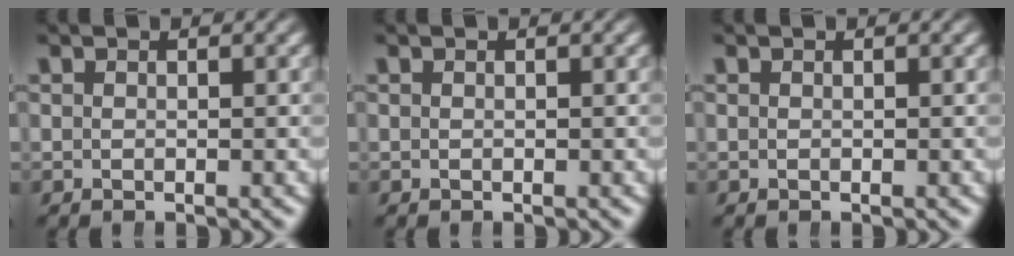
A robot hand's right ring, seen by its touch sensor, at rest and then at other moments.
{"total": 0.0}
{"total": 0.0}